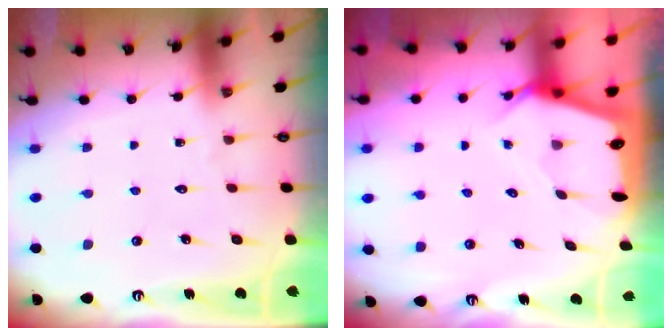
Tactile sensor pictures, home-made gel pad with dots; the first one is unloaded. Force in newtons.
{"total": 3.0, "press": 3.0, "slide": 0.2}